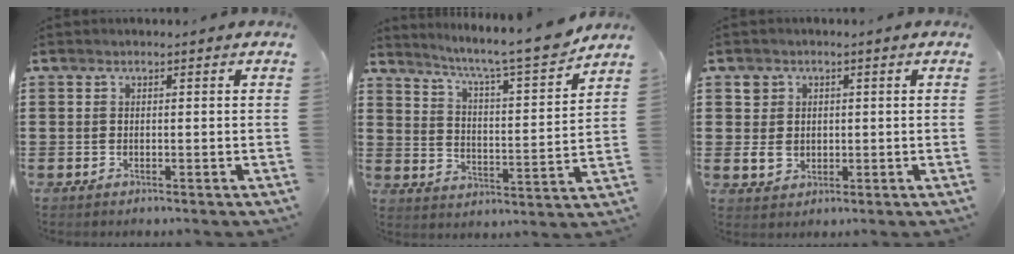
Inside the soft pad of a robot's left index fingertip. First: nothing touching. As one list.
[{"total": 7.3, "force": [6.4, -0.5, 3.5], "torque": [-0.085, -0.050, 0.099]}, {"total": 3.5, "force": [0.4, 3.2, 1.3], "torque": [-0.036, 0.009, 0.007]}]